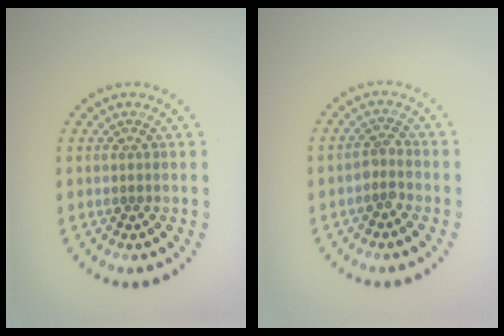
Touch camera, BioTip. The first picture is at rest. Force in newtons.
{"total": 1.4, "press": 1.0, "slide": 1.0}